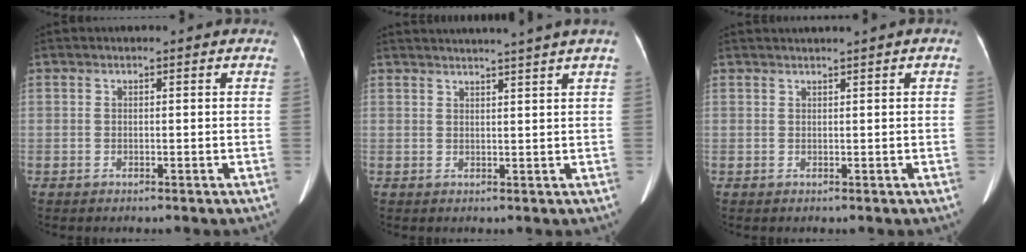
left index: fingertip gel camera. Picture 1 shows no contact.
{"total": 8.0, "force": [7.1, -2.0, 3.1], "torque": [-0.034, 0.003, 0.082]}
{"total": 1.2, "force": [0.8, -0.3, 0.8], "torque": [-0.016, 0.009, 0.018]}